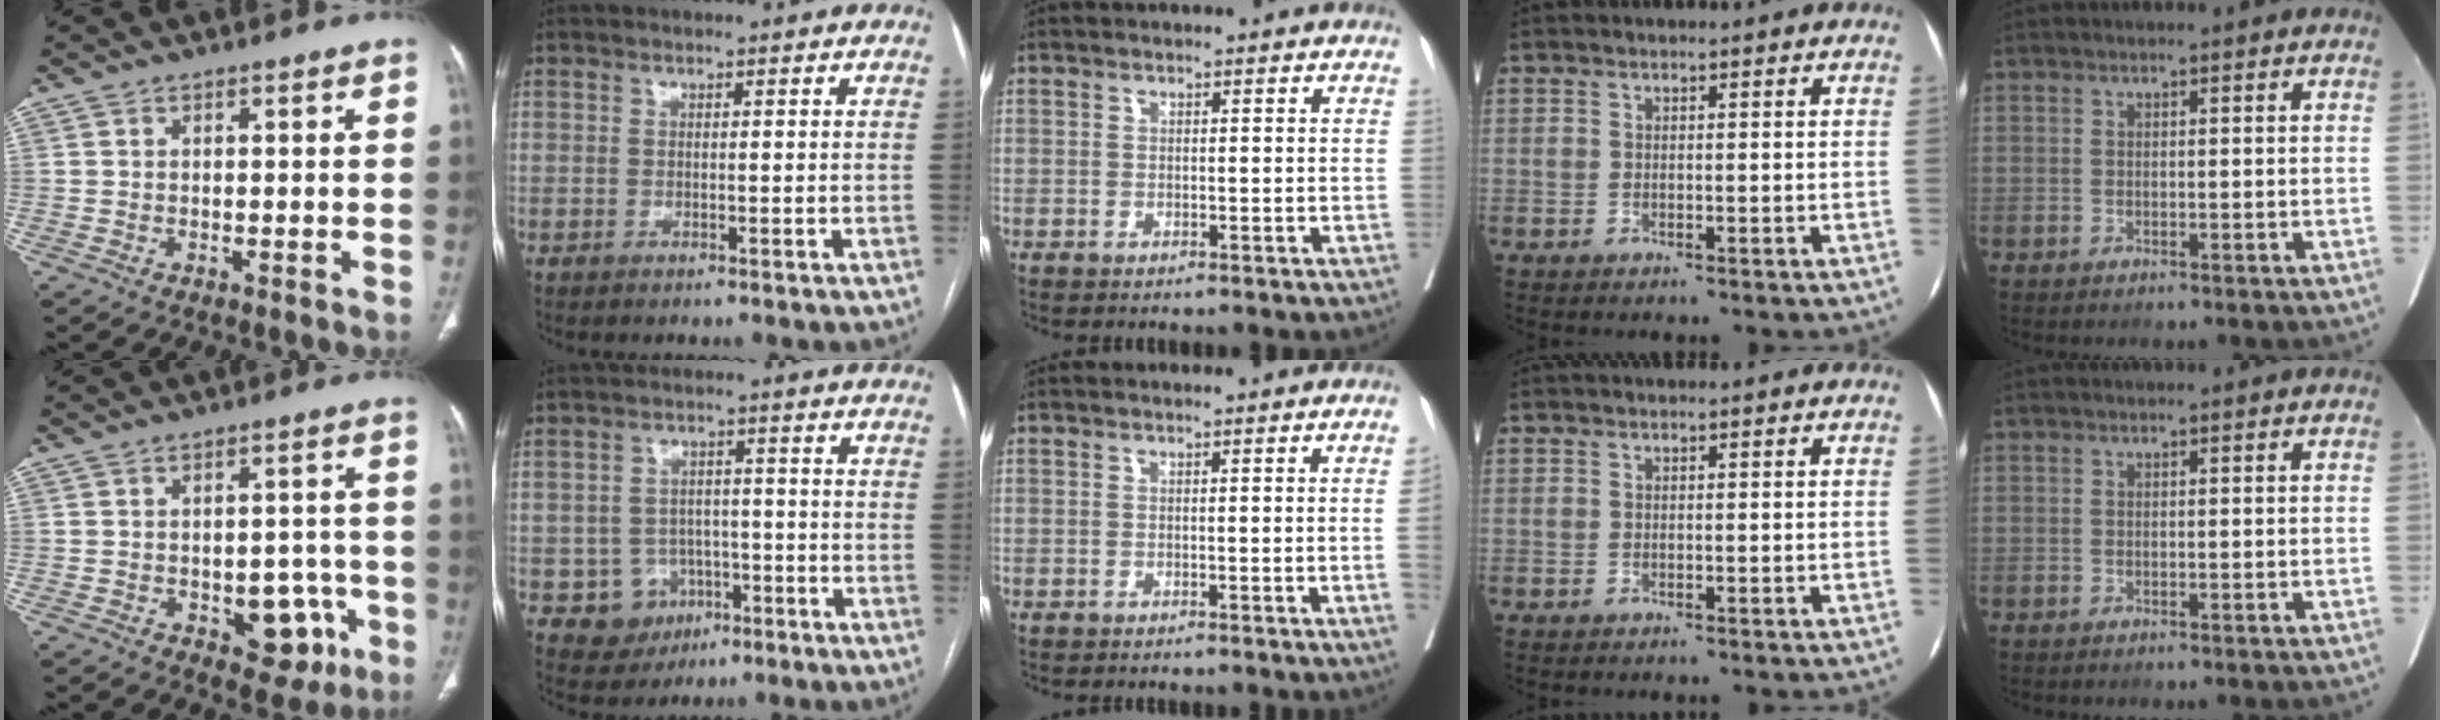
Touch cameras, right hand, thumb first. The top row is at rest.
{"thumb": {"total": 9.0, "force": [-3.2, 5.6, 6.2], "torque": [-0.041, 0.021, -0.030]}, "index": {"total": 6.6, "force": [-2.5, 6.0, 1.1], "torque": [-0.013, 0.011, -0.028]}, "middle": {"total": 1.3, "force": [-0.3, -0.3, 1.2], "torque": [-0.017, 0.002, -0.005]}}